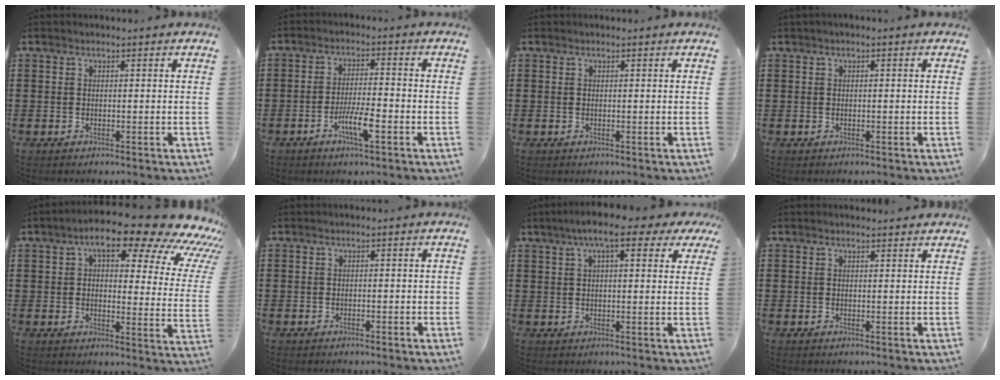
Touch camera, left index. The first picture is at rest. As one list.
[{"total": 5.8, "force": [-2.5, 1.2, 5.1], "torque": [-0.095, -0.002, -0.046]}, {"total": 0.0}, {"total": 0.5, "force": [-0.1, 0.0, 0.5], "torque": [-0.008, -0.003, -0.001]}, {"total": 13.5, "force": [9.4, 3.9, 8.8], "torque": [-0.138, -0.054, 0.151]}, {"total": 0.9, "force": [-0.6, 0.3, 0.6], "torque": [-0.014, -0.002, -0.012]}, {"total": 8.0, "force": [4.9, 1.9, 6.1], "torque": [-0.105, 0.001, 0.080]}, {"total": 1.0, "force": [0.9, 0.1, 0.4], "torque": [-0.010, 0.000, 0.018]}]